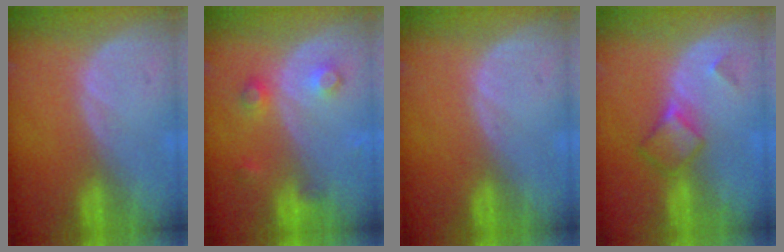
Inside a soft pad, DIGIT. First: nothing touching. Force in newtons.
{"total": 3.8, "press": 3.4, "slide": 1.7}
{"total": 0.0}
{"total": 5.0, "press": 4.4, "slide": 2.4}